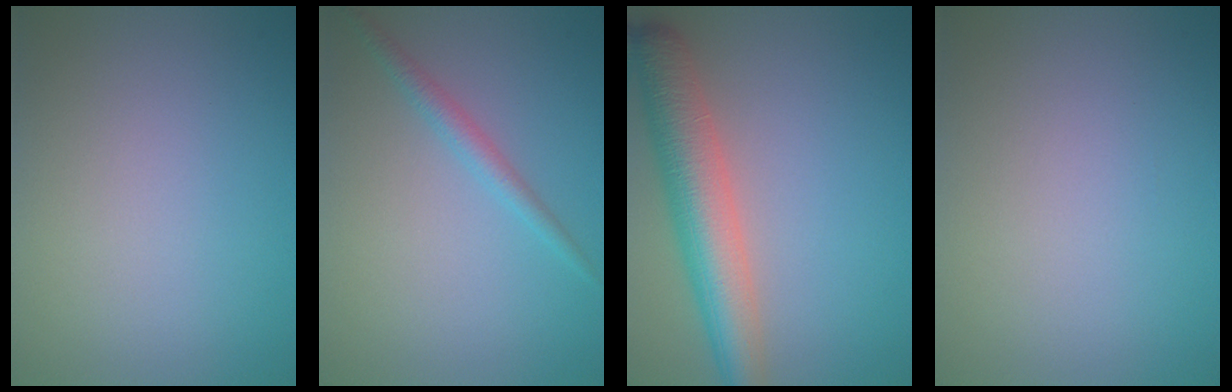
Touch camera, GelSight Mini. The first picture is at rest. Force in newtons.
{"total": 1.7, "press": 1.7, "slide": 0.1}
{"total": 6.7, "press": 6.7, "slide": 0.3}
{"total": 0.0}